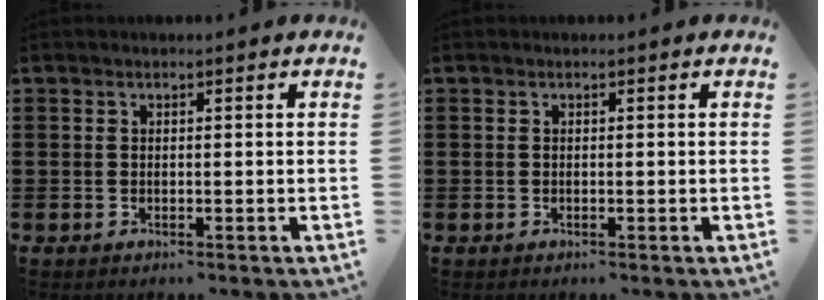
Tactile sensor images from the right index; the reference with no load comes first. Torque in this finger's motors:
{"motor_torque": [0.00, 0.00, 0.00, 0.00]}